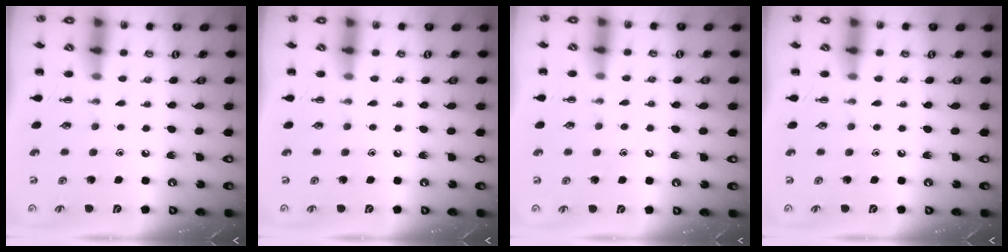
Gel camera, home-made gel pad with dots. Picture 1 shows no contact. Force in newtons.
{"total": 0.0}
{"total": 6.8, "press": 6.6, "slide": 1.7}
{"total": 0.0}